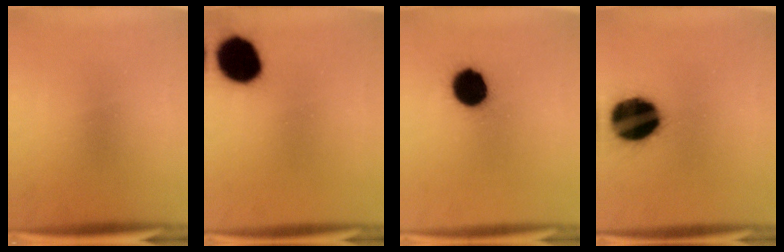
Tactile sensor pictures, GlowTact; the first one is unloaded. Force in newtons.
{"total": 15.5}
{"total": 12.3}
{"total": 19.8}